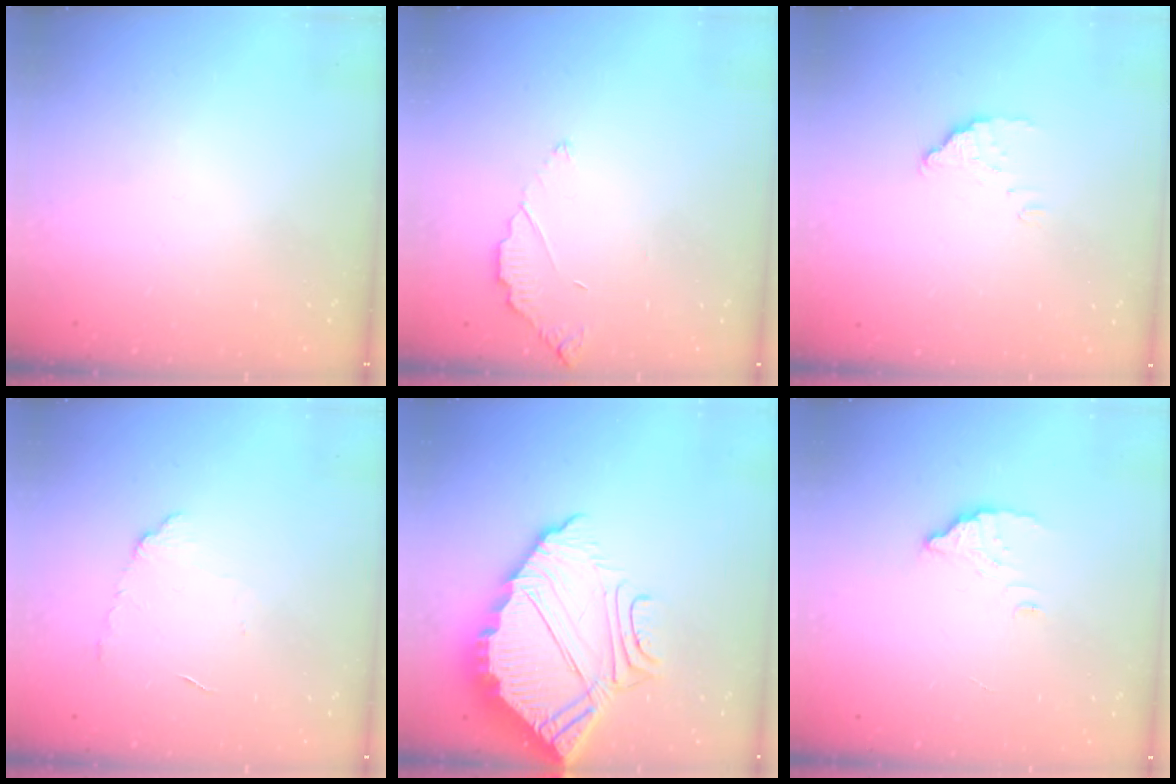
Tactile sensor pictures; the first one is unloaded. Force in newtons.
{"total": 3.5, "press": 3.5, "slide": 0.3}
{"total": 2.0, "press": 2.0, "slide": 0.1}
{"total": 5.0, "press": 5.0, "slide": 0.3}
{"total": 12.7, "press": 12.7, "slide": 0.8}
{"total": 2.8, "press": 2.8, "slide": 0.3}